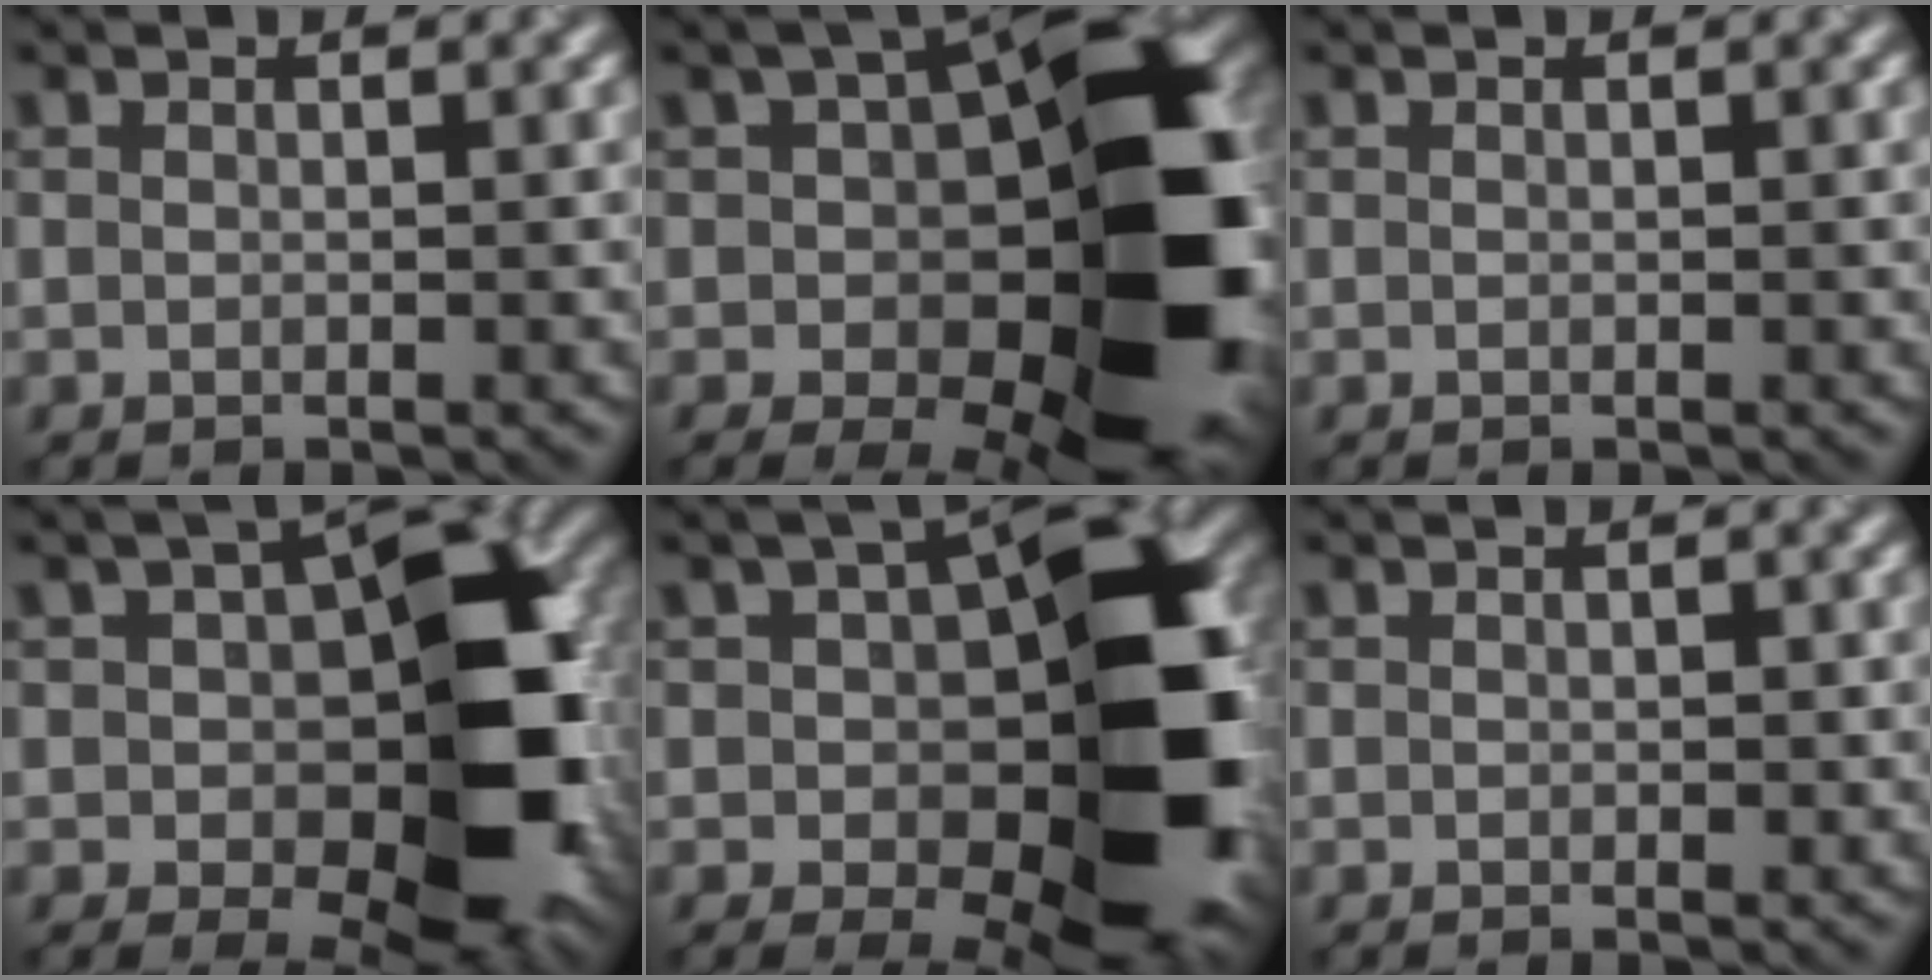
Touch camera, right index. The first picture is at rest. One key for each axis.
{"total": 15.2, "fx": -0.4, "fy": 8.2, "fz": 12.8, "tx": -0.145, "ty": -0.001, "tz": -0.014}
{"total": 0.0}
{"total": 12.6, "fx": -0.4, "fy": 7.4, "fz": 10.3, "tx": -0.124, "ty": -0.002, "tz": -0.003}
{"total": 13.9, "fx": -0.3, "fy": 7.8, "fz": 11.5, "tx": -0.132, "ty": -0.004, "tz": -0.007}
{"total": 0.6, "fx": -0.1, "fy": 0.4, "fz": 0.4, "tx": -0.005, "ty": -0.001, "tz": -0.001}